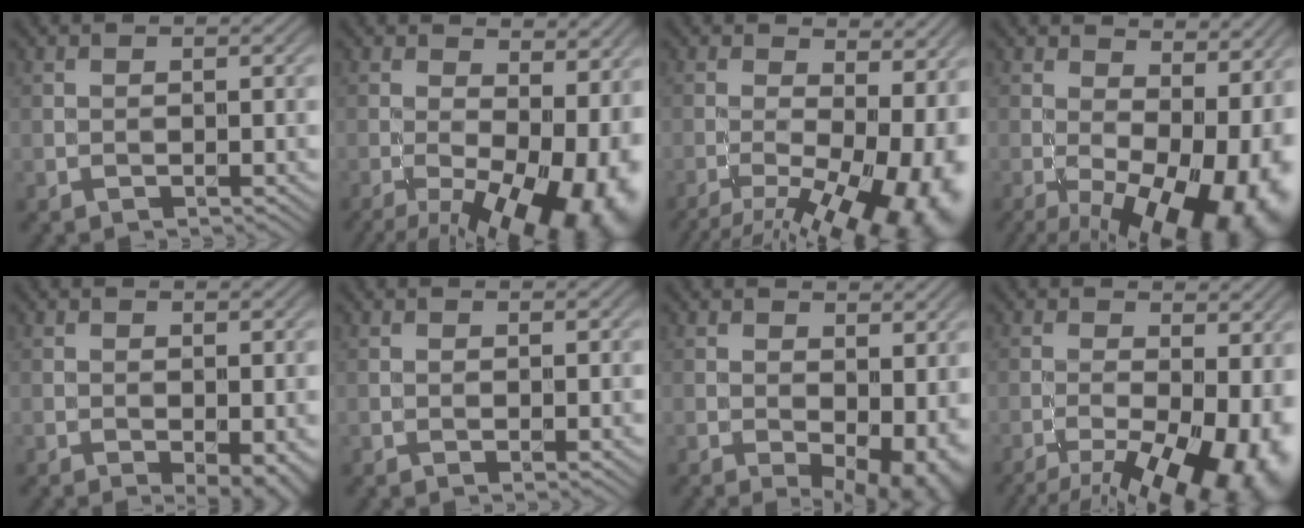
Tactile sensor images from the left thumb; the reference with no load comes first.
{"total": 17.6, "force": [-4.4, 8.2, 14.9], "torque": [-0.196, -0.020, -0.031]}
{"total": 16.7, "force": [-5.9, 7.4, 13.8], "torque": [-0.180, -0.013, -0.055]}
{"total": 18.3, "force": [-2.2, 9.0, 15.8], "torque": [-0.189, -0.015, 0.007]}
{"total": 3.7, "force": [-1.2, 1.6, 3.1], "torque": [-0.044, -0.007, -0.014]}
{"total": 0.8, "force": [0.4, 0.3, 0.6], "torque": [-0.012, -0.002, 0.010]}
{"total": 9.6, "force": [-0.8, 5.3, 8.0], "torque": [-0.100, -0.013, 0.009]}
{"total": 15.7, "force": [-6.7, 6.5, 12.7], "torque": [-0.189, -0.020, -0.079]}